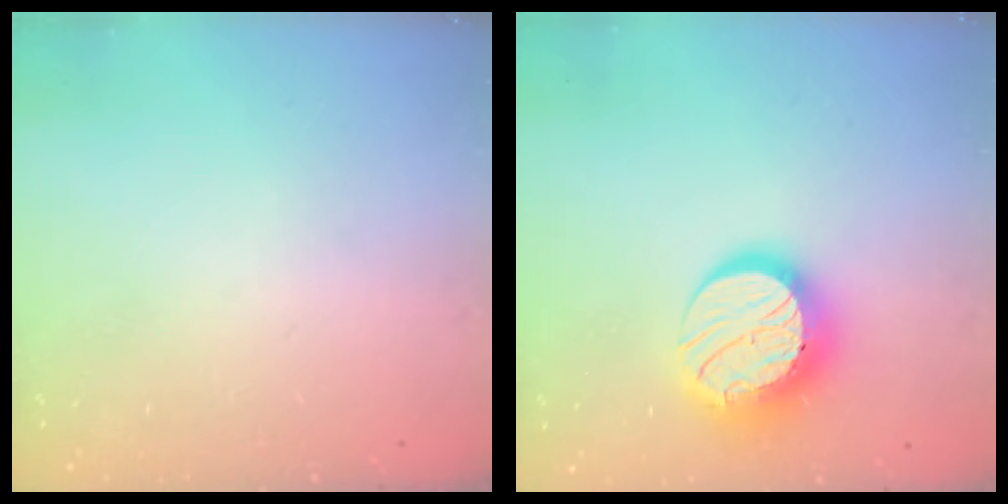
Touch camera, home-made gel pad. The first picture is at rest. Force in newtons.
{"total": 15.8, "press": 15.7, "slide": 1.2}